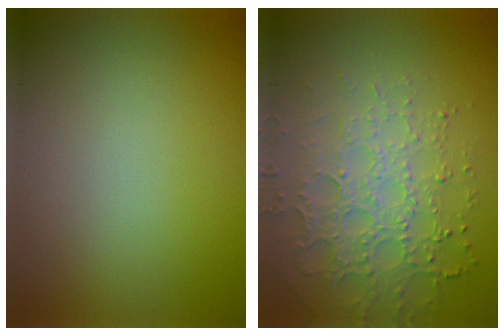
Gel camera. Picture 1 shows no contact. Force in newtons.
{"total": 4.9, "press": 4.3, "slide": 2.5}